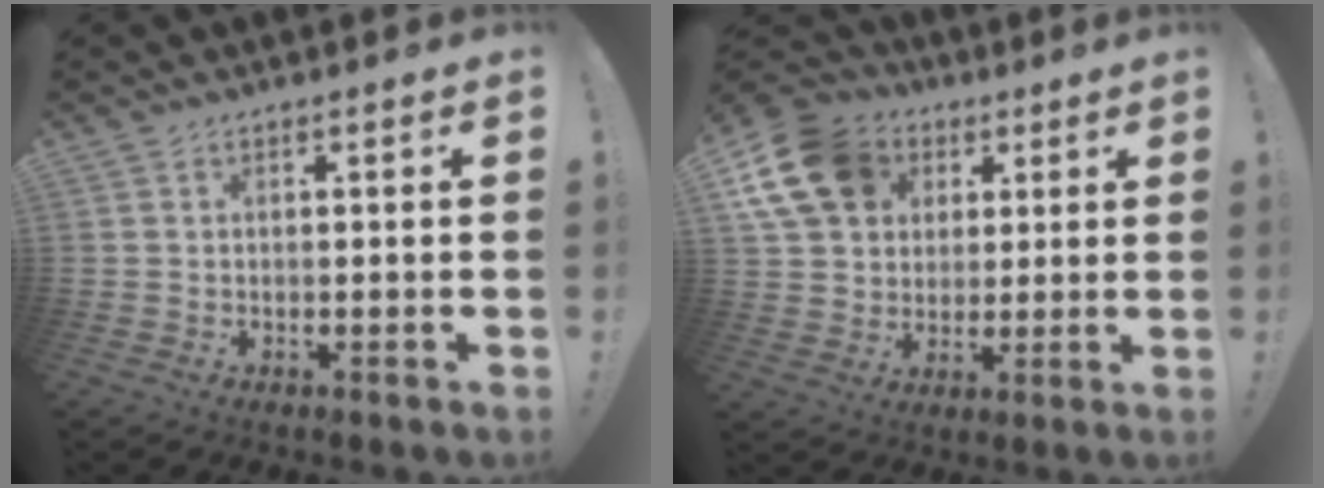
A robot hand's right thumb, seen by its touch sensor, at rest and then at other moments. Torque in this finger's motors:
{"motor_torque": [1.83, 1.85, 1.26, 0.51, 0.38]}